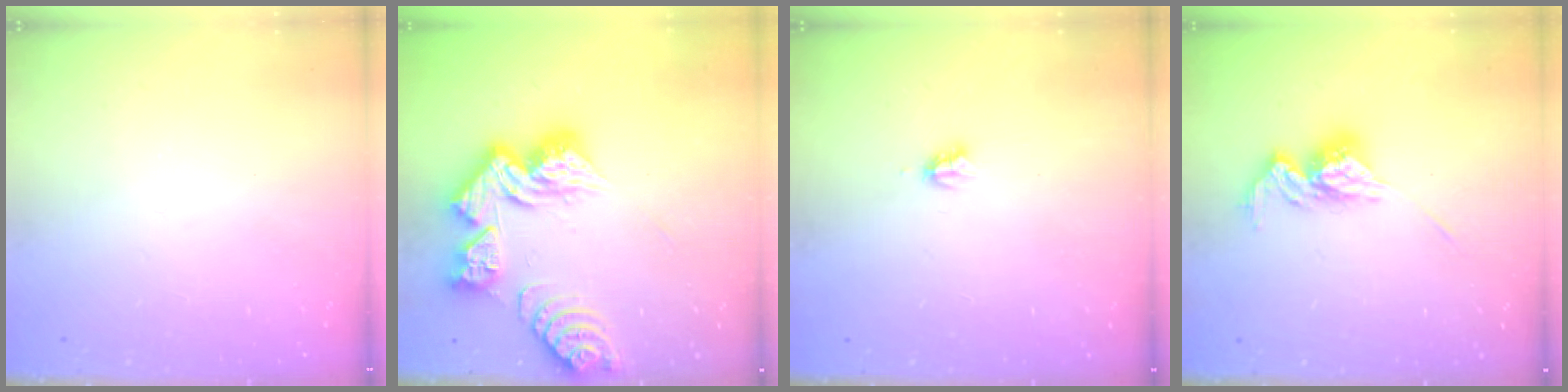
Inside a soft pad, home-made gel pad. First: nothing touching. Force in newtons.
{"total": 16.4, "press": 16.4, "slide": 1.5}
{"total": 2.7, "press": 2.7, "slide": 0.2}
{"total": 11.8, "press": 11.8, "slide": 0.5}